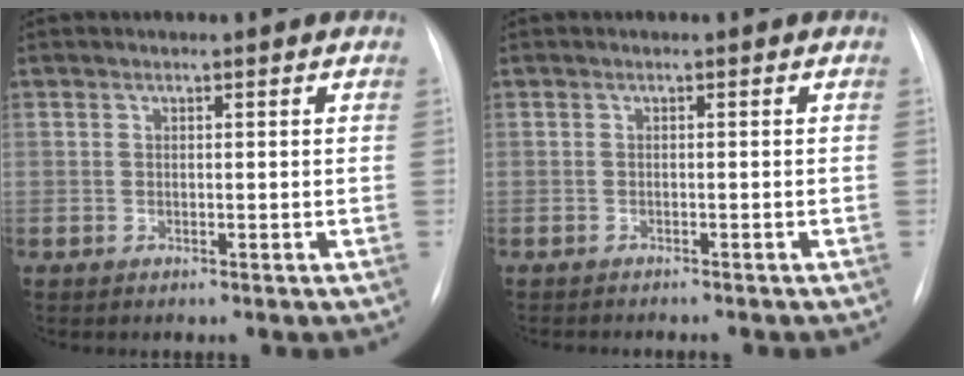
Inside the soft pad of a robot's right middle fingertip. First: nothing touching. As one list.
[{"total": 3.9, "force": [-3.5, 0.5, 1.7], "torque": [-0.021, -0.008, -0.040]}]